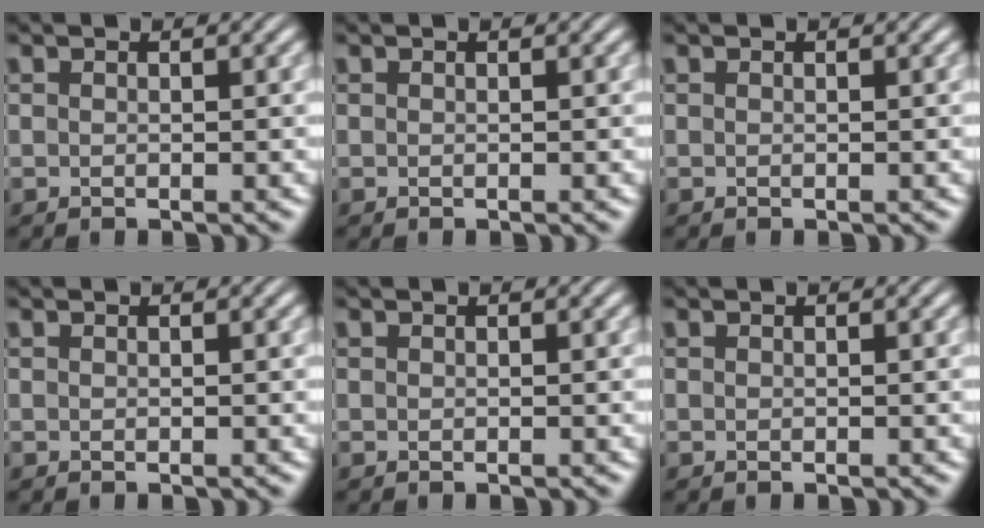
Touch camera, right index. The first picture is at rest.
{"total": 0.0}
{"total": 0.0}
{"total": 0.0}
{"total": 0.0}
{"total": 0.0}